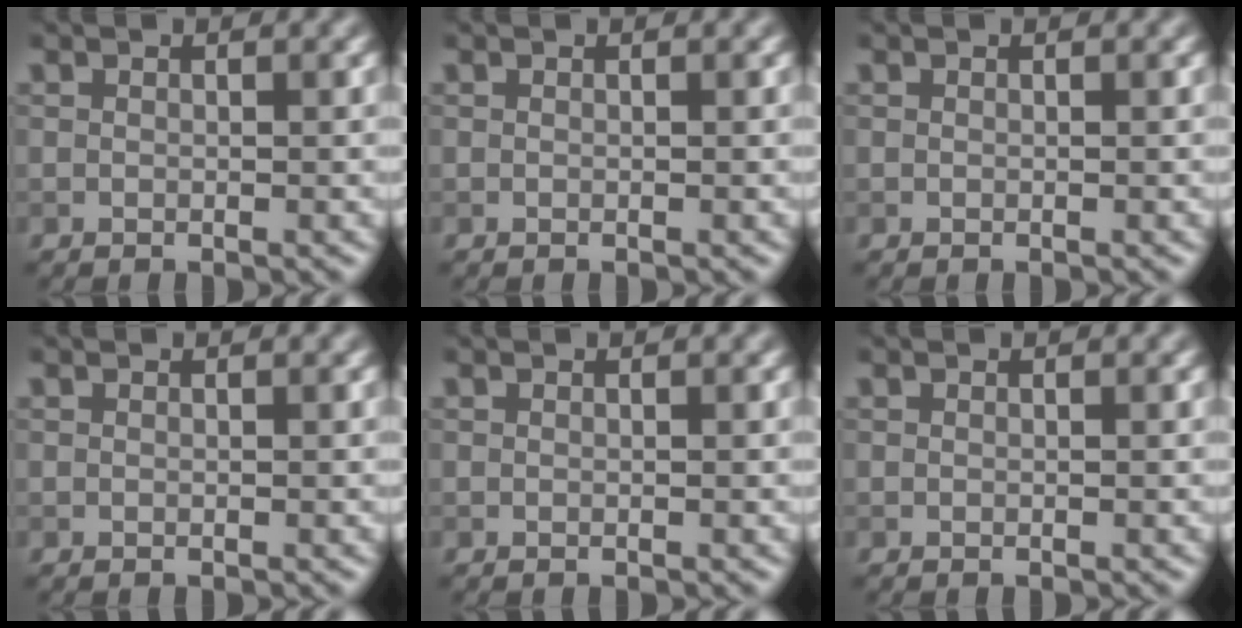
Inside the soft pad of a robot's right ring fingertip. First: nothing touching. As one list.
[{"total": 0.0}, {"total": 0.0}, {"total": 0.0}, {"total": 0.0}, {"total": 0.0}]